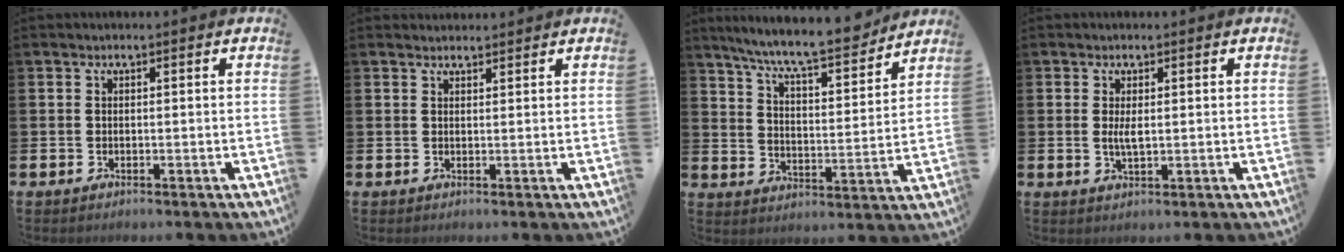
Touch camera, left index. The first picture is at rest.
{"total": 1.2, "force": [1.1, 0.3, 0.0], "torque": [0.011, -0.004, 0.018]}
{"total": 9.1, "force": [8.4, 0.8, 3.4], "torque": [-0.089, -0.055, 0.145]}
{"total": 2.2, "force": [0.3, 0.7, 2.0], "torque": [-0.032, -0.002, 0.003]}